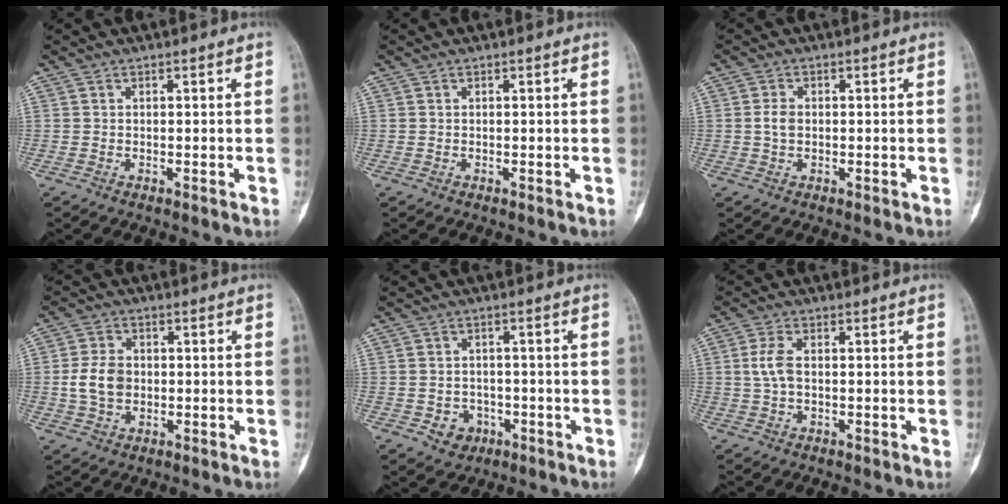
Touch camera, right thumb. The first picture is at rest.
{"total": 0.0}
{"total": 2.5, "force": [0.0, 1.7, 1.8], "torque": [-0.035, 0.004, -0.001]}
{"total": 6.4, "force": [-0.3, 4.7, 4.3], "torque": [-0.073, 0.007, -0.007]}
{"total": 4.4, "force": [-1.8, 3.8, 1.4], "torque": [0.002, 0.014, -0.020]}
{"total": 4.0, "force": [0.2, 2.1, 3.3], "torque": [-0.078, 0.007, 0.002]}